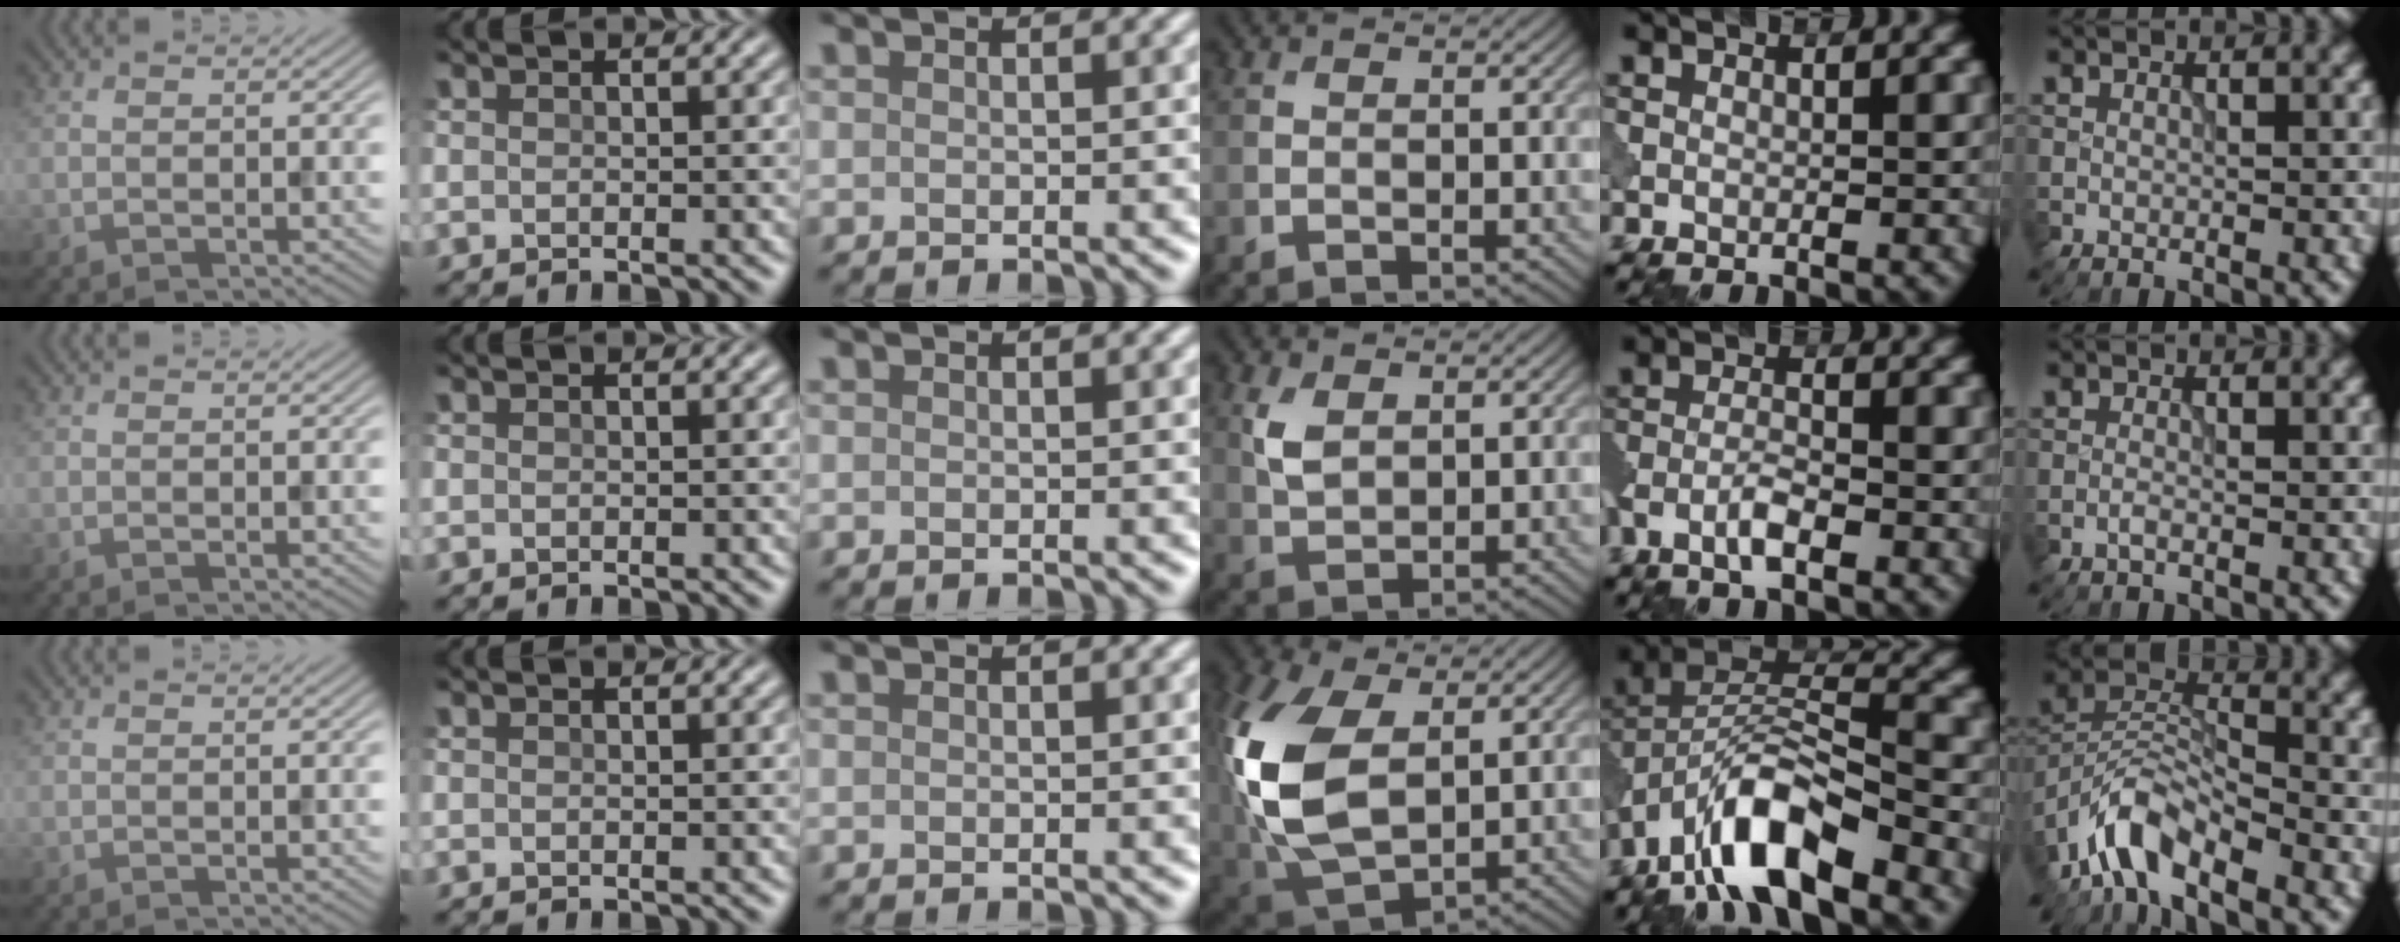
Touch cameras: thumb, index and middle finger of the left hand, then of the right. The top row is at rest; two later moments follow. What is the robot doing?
{"motion": "wipe", "object": "makeup brush"}